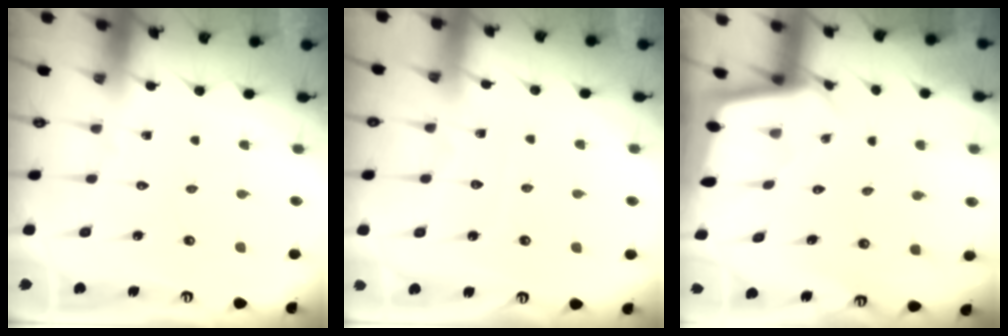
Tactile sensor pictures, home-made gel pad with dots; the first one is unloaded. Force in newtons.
{"total": 3.2, "press": 3.2, "slide": 0.4}
{"total": 2.5, "press": 2.5, "slide": 0.1}